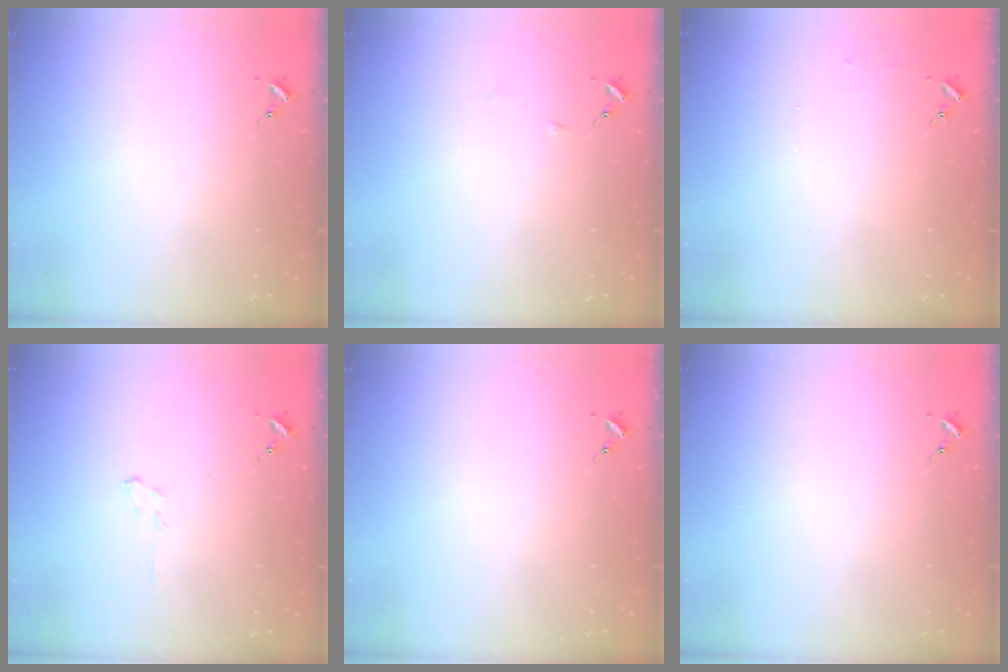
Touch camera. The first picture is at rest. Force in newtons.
{"total": 0.0}
{"total": 3.6, "press": 3.6, "slide": 0.3}
{"total": 3.9, "press": 3.8, "slide": 0.4}
{"total": 0.0}
{"total": 0.0}